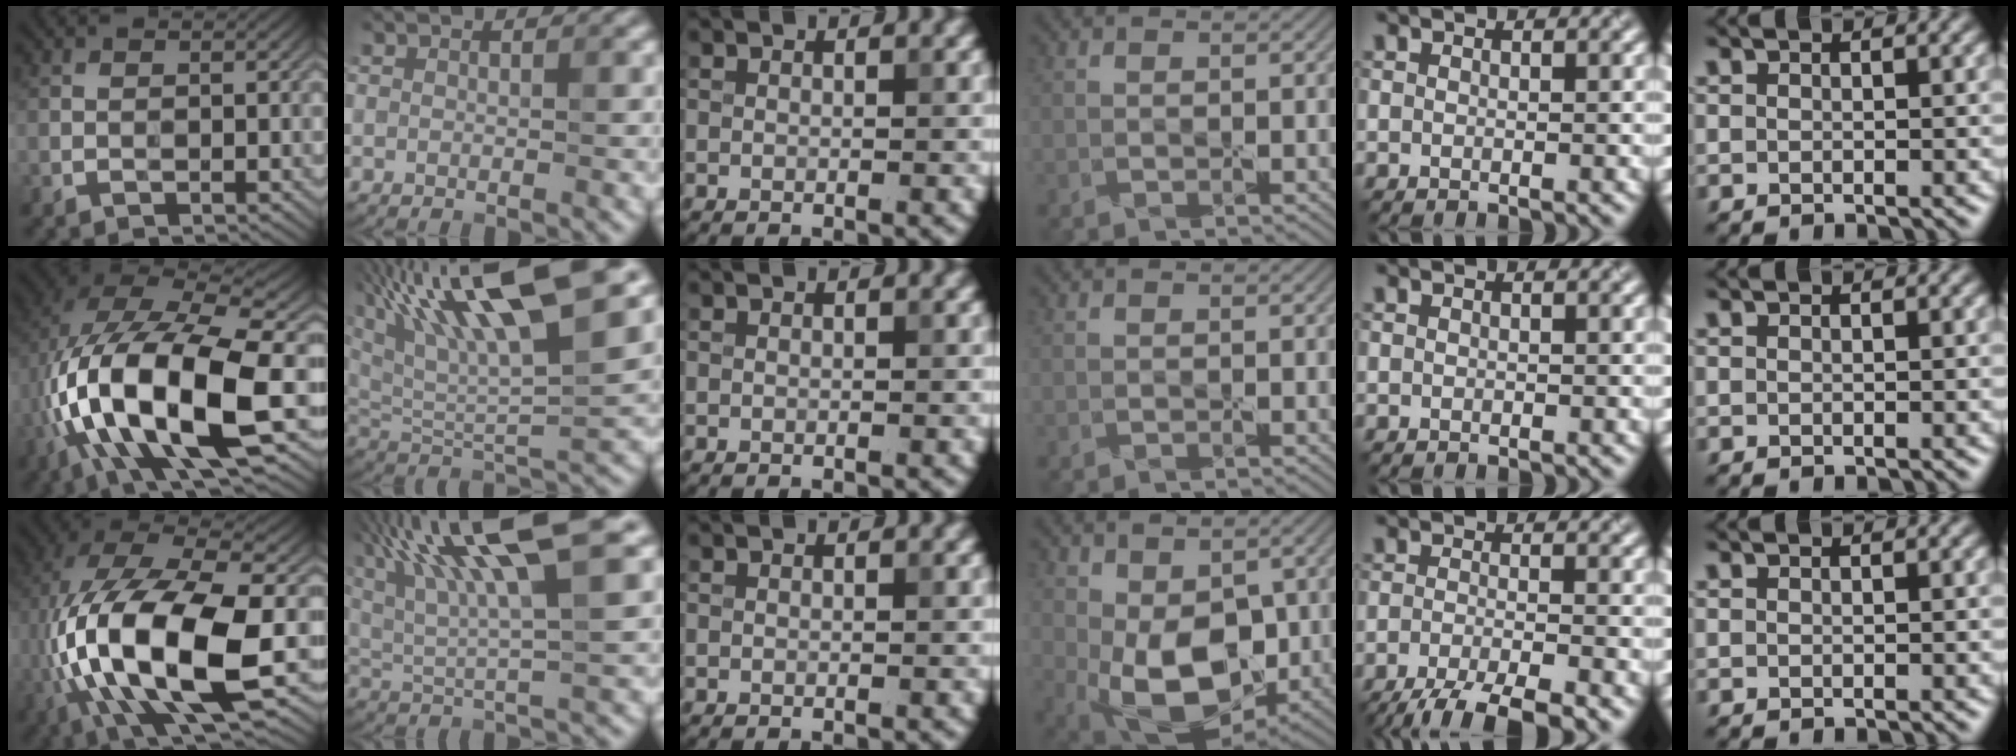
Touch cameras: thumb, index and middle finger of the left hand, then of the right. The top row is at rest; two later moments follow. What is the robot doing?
{"motion": "peel", "object": "tape"}